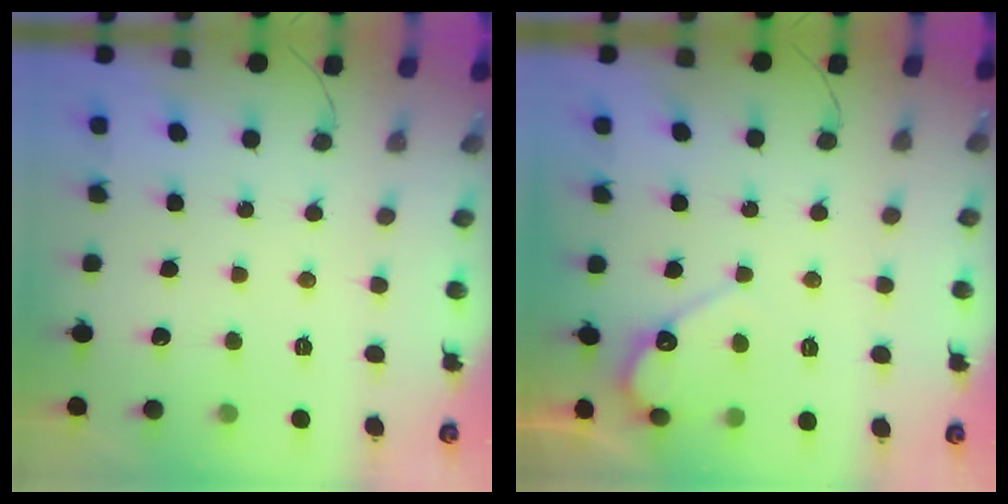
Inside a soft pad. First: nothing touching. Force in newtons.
{"total": 5.9, "press": 5.9, "slide": 0.3}